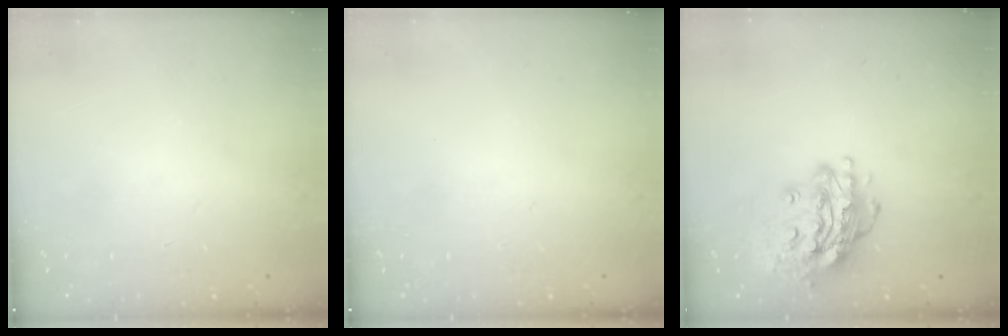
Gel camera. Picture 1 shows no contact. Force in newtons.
{"total": 0.0}
{"total": 15.5, "press": 15.5, "slide": 1.5}